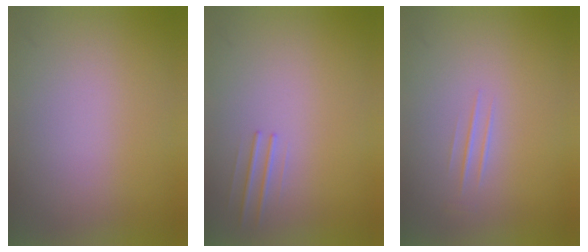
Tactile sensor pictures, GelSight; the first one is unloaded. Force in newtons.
{"total": 1.0}
{"total": 1.0}